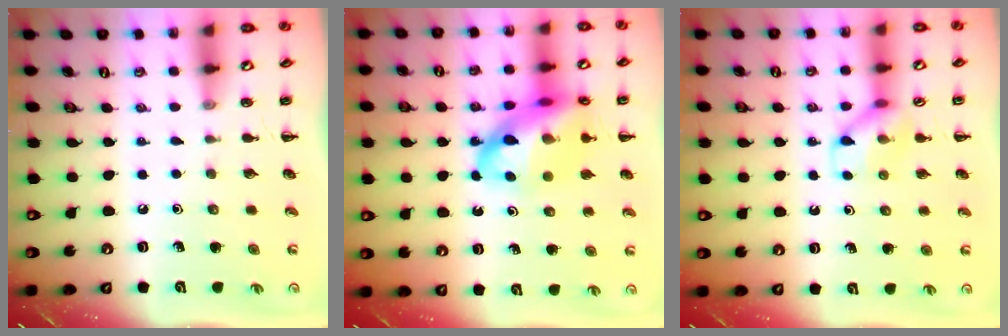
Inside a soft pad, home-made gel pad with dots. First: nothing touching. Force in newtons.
{"total": 19.8, "press": 19.4, "slide": 3.9}
{"total": 9.6, "press": 9.6, "slide": 0.7}